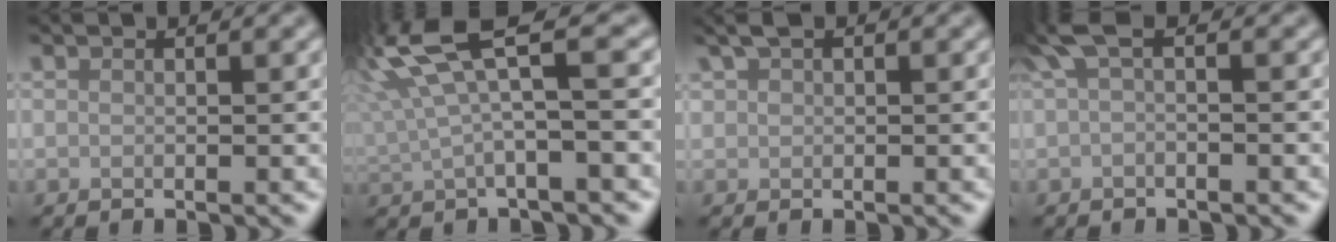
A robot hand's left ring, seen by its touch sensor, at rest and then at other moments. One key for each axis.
{"total": 7.5, "fx": 3.5, "fy": 1.5, "fz": 6.4, "tx": -0.137, "ty": 0.017, "tz": 0.064}
{"total": 2.0, "fx": 1.0, "fy": 1.3, "fz": 1.2, "tx": -0.021, "ty": 0.006, "tz": 0.016}
{"total": 2.4, "fx": 0.5, "fy": 0.6, "fz": 2.2, "tx": -0.042, "ty": 0.006, "tz": 0.004}